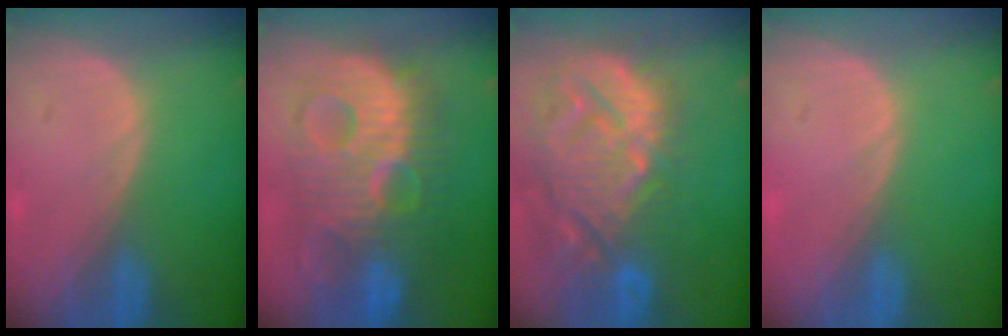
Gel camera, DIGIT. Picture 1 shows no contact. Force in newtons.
{"total": 12.5, "press": 12.5, "slide": 1.0}
{"total": 14.5, "press": 12.4, "slide": 7.5}
{"total": 0.0}